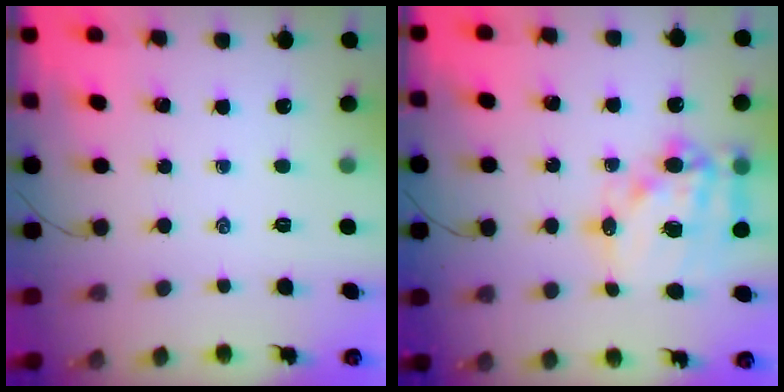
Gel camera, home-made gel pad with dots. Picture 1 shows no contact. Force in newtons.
{"total": 16.9, "press": 16.5, "slide": 3.5}